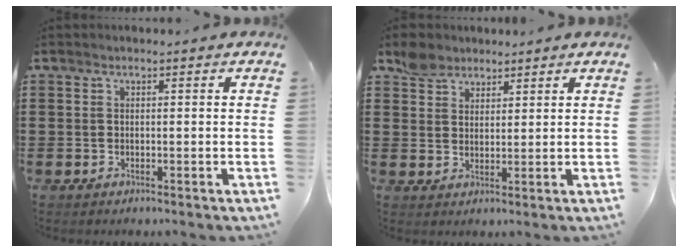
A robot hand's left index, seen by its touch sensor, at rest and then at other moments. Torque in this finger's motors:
{"motor_torque": [-1.08, 1.06, -0.37, -0.21]}